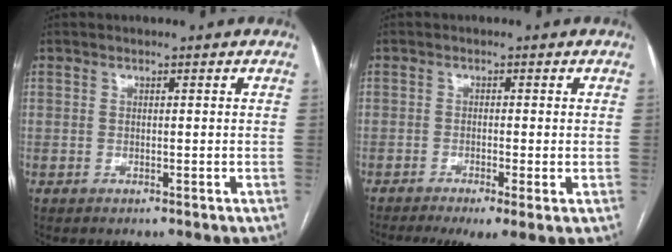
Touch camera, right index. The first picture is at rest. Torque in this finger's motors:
{"motor_torque": [1.68, -0.45, 0.08, 0.04]}